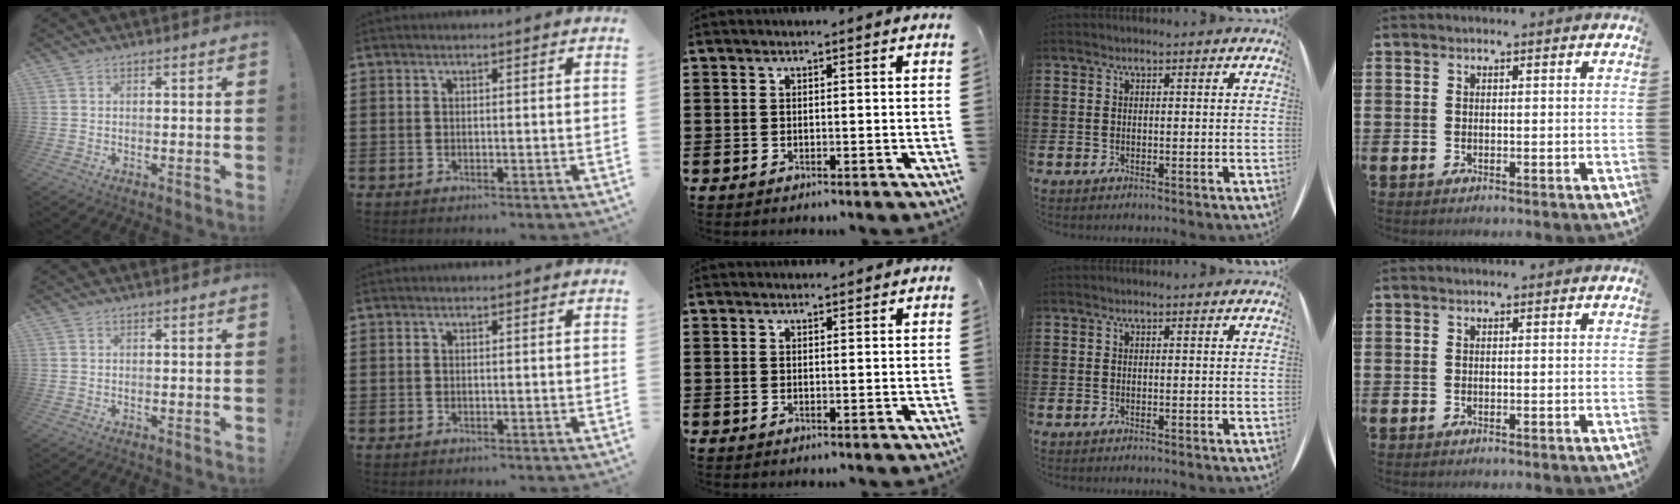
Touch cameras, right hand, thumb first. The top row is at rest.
{"middle": {"total": 1.0, "force": [1.0, 0.2, 0.0], "torque": [0.005, -0.002, 0.017]}}